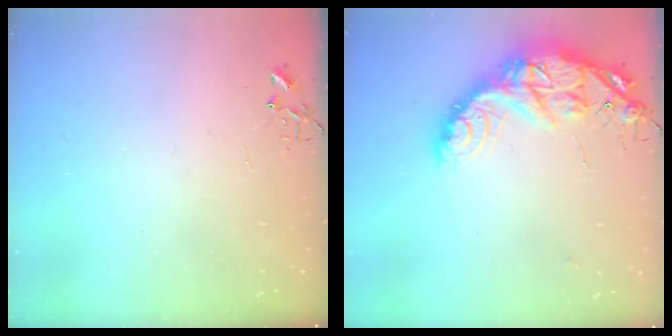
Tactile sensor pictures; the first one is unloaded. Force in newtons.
{"total": 17.5, "press": 17.4, "slide": 1.4}